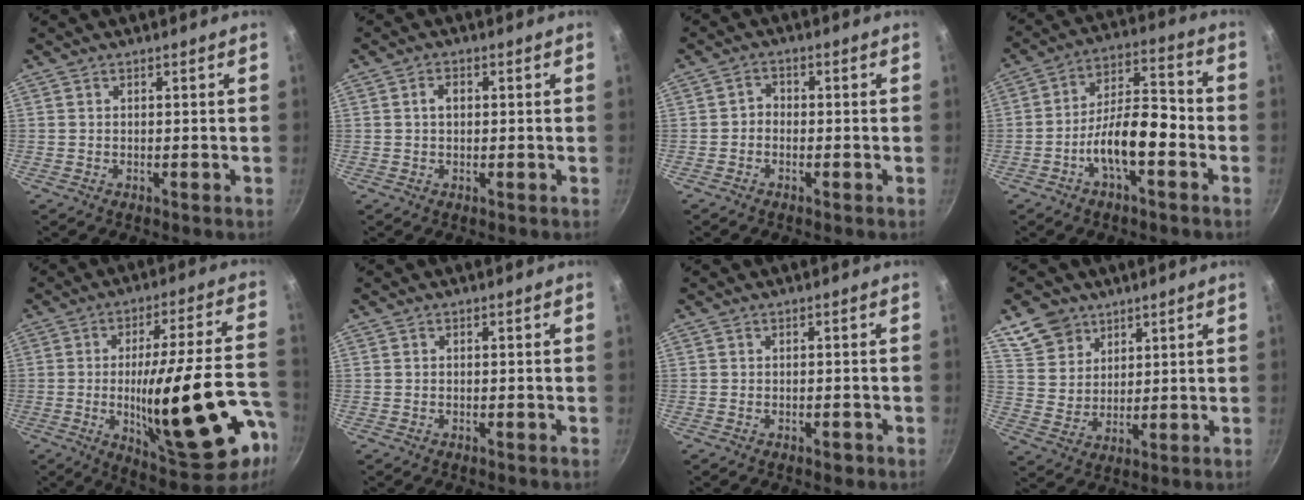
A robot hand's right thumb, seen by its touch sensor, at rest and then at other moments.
{"total": 2.3, "force": [0.3, 1.6, 1.7], "torque": [-0.019, 0.007, 0.004]}
{"total": 1.9, "force": [-0.8, 1.5, 0.9], "torque": [-0.009, 0.014, -0.021]}
{"total": 11.4, "force": [-4.5, 4.7, 9.3], "torque": [-0.141, 0.051, -0.082]}
{"total": 26.1, "force": [-7.5, 7.1, 23.9], "torque": [-0.335, 0.016, -0.089]}
{"total": 0.0}
{"total": 1.2, "force": [-0.7, 0.6, 0.8], "torque": [-0.011, 0.007, -0.008]}
{"total": 8.7, "force": [5.5, 6.3, 2.2], "torque": [-0.017, -0.015, 0.113]}